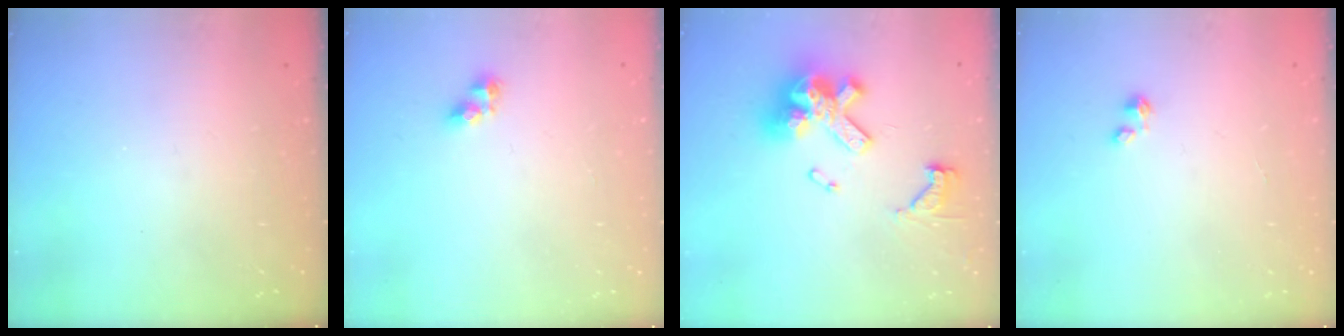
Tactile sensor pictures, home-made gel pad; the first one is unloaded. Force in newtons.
{"total": 5.3, "press": 5.2, "slide": 0.4}
{"total": 14.6, "press": 14.5, "slide": 1.0}
{"total": 0.0}